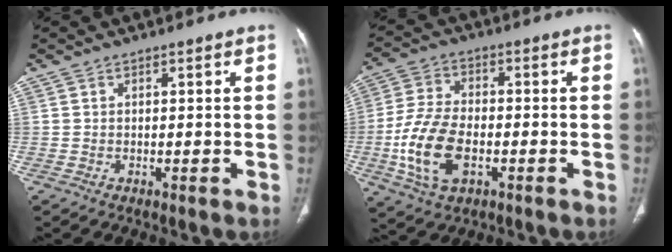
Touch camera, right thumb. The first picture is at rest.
{"total": 12.8, "force": [-3.3, 7.3, 10.0], "torque": [-0.205, 0.009, -0.062]}